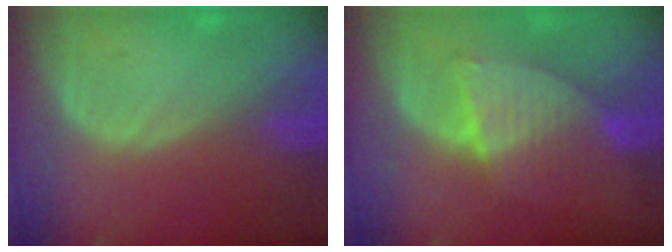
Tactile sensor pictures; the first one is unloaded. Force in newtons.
{"total": 6.3, "press": 6.3, "slide": 0.6}